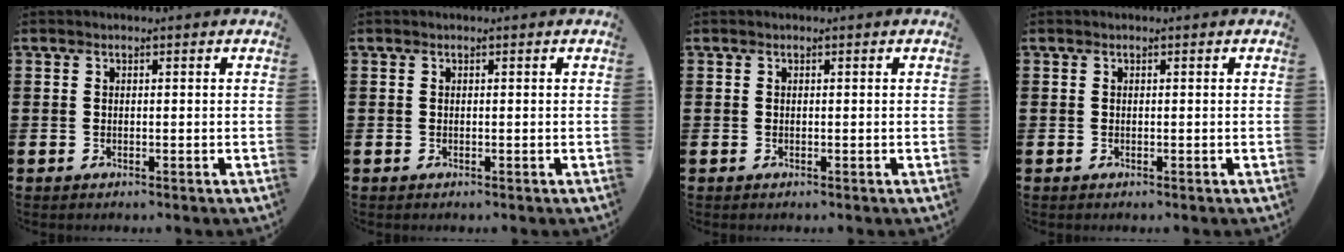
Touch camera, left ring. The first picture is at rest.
{"total": 0.0}
{"total": 0.0}
{"total": 0.0}